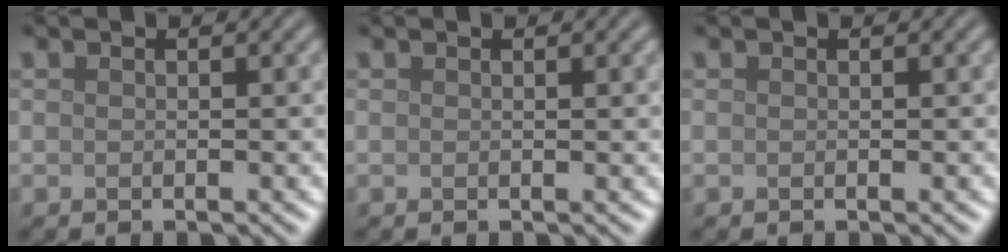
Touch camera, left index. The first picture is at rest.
{"total": 0.6, "force": [0.2, 0.1, 0.5], "torque": [-0.005, 0.004, 0.004]}
{"total": 0.0}